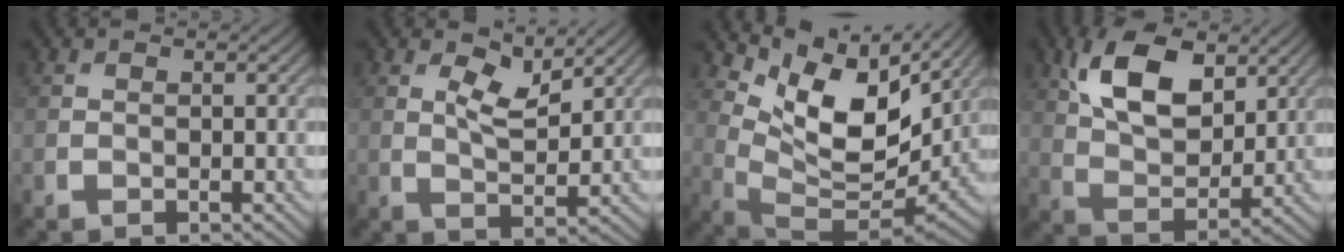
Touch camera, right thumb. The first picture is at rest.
{"total": 4.8, "force": [2.9, 1.8, 3.4], "torque": [-0.074, -0.005, 0.053]}
{"total": 10.8, "force": [5.5, 5.2, 7.6], "torque": [-0.152, -0.009, 0.115]}
{"total": 11.3, "force": [5.2, 6.0, 8.0], "torque": [-0.167, 0.007, 0.101]}